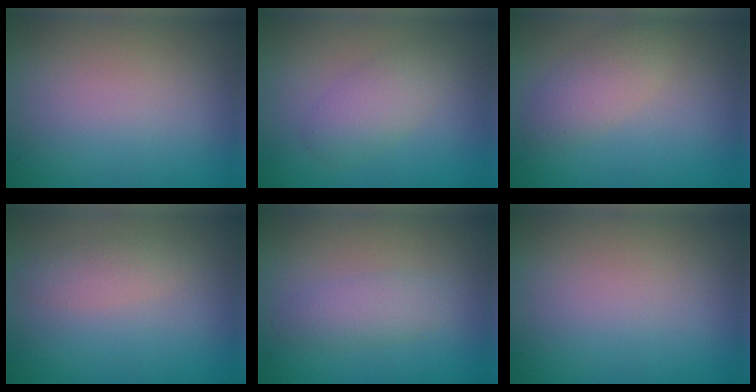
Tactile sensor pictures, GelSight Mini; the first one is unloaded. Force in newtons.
{"total": 2.6, "press": 2.6, "slide": 0.2}
{"total": 2.6, "press": 2.6, "slide": 0.2}
{"total": 1.7, "press": 1.7, "slide": 0.0}
{"total": 1.9, "press": 1.9, "slide": 0.1}
{"total": 0.0}